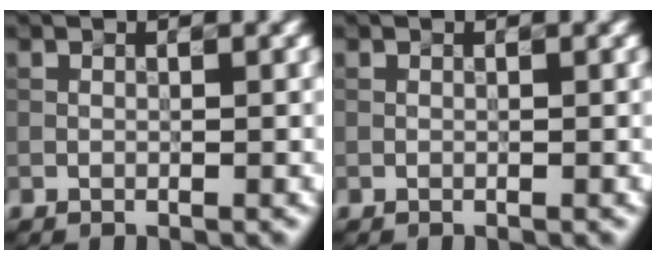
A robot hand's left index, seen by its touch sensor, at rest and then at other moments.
{"total": 0.0}